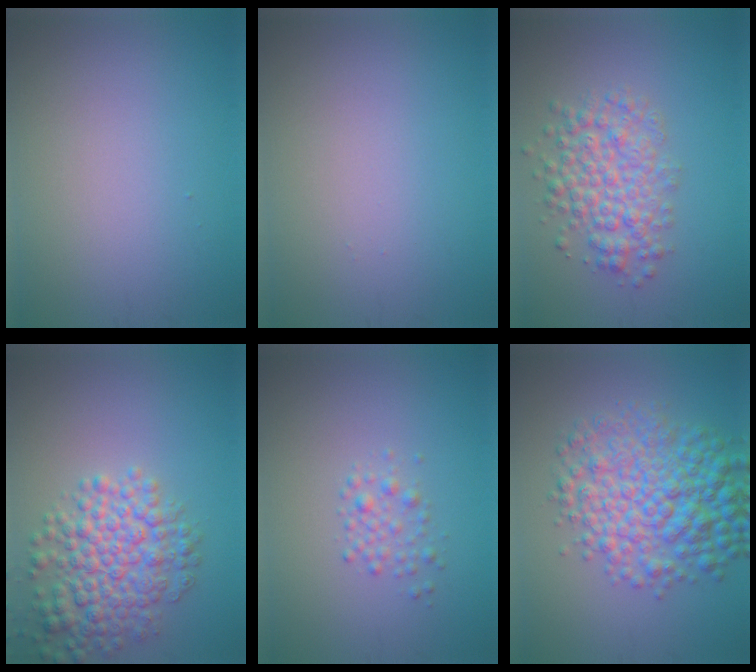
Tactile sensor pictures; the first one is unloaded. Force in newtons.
{"total": 0.0}
{"total": 4.9, "press": 4.8, "slide": 0.2}
{"total": 6.4, "press": 6.4, "slide": 0.2}
{"total": 1.6, "press": 1.6, "slide": 0.1}
{"total": 7.9, "press": 7.9, "slide": 0.1}